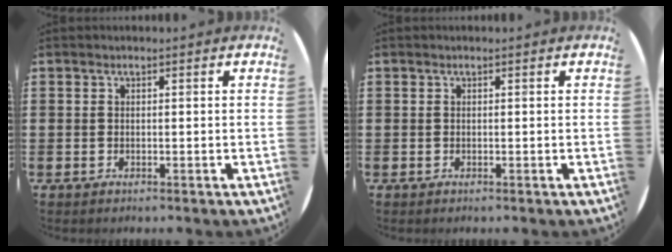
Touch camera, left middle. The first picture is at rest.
{"total": 0.0}